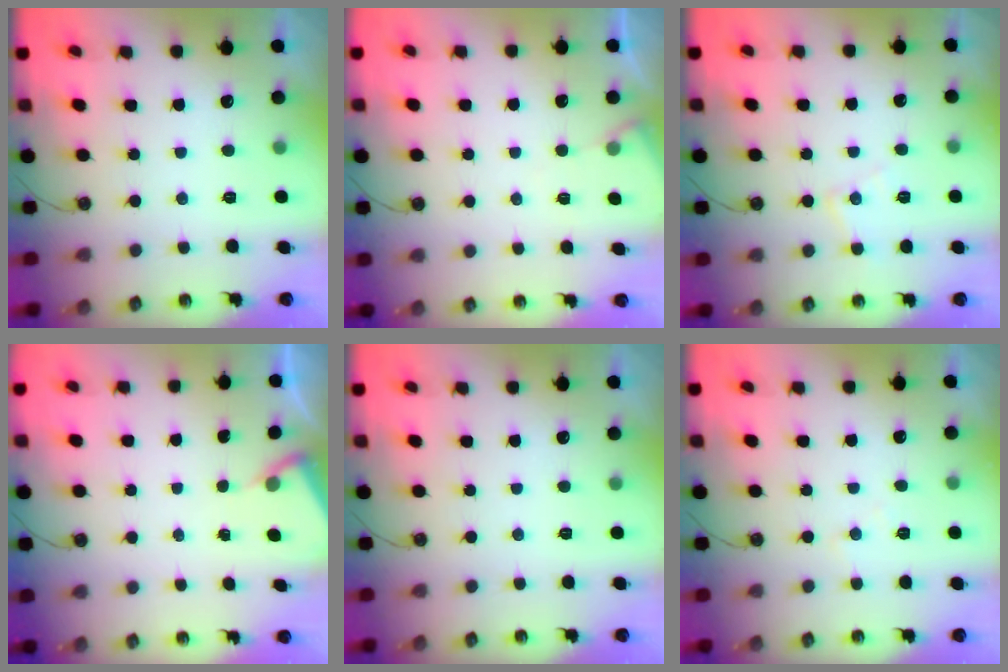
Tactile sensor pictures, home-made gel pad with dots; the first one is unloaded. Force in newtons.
{"total": 4.0, "press": 3.9, "slide": 0.6}
{"total": 6.8, "press": 6.8, "slide": 0.5}
{"total": 2.2, "press": 2.1, "slide": 0.3}
{"total": 0.0}
{"total": 4.6, "press": 4.5, "slide": 0.7}